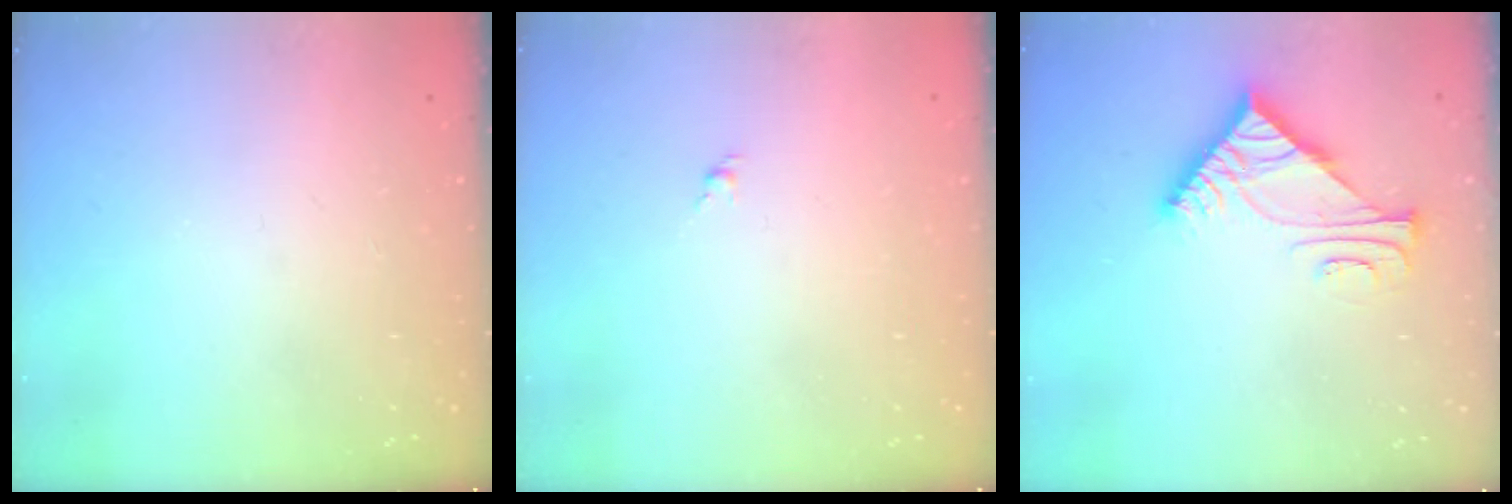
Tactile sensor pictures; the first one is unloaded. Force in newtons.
{"total": 1.4, "press": 1.2, "slide": 0.6}
{"total": 8.0, "press": 7.9, "slide": 0.8}